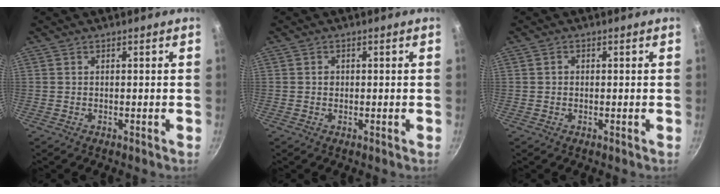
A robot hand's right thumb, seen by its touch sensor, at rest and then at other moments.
{"total": 1.1, "force": [0.1, 1.0, 0.4], "torque": [-0.003, 0.004, 0.002]}
{"total": 1.1, "force": [0.1, 1.0, 0.5], "torque": [-0.007, 0.006, 0.001]}